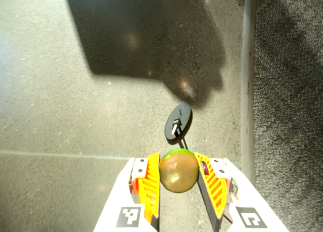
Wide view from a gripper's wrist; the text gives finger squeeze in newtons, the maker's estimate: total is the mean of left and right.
{"total": 10.8, "left": 11.1, "right": 10.5}